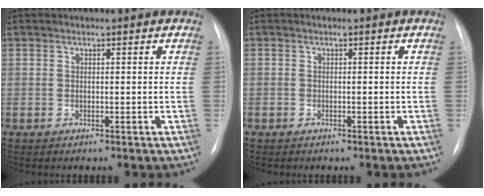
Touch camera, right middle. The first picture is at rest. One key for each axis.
{"total": 0.5, "fx": -0.3, "fy": 0.4, "fz": 0.0, "tx": -0.006, "ty": 0.003, "tz": -0.006}